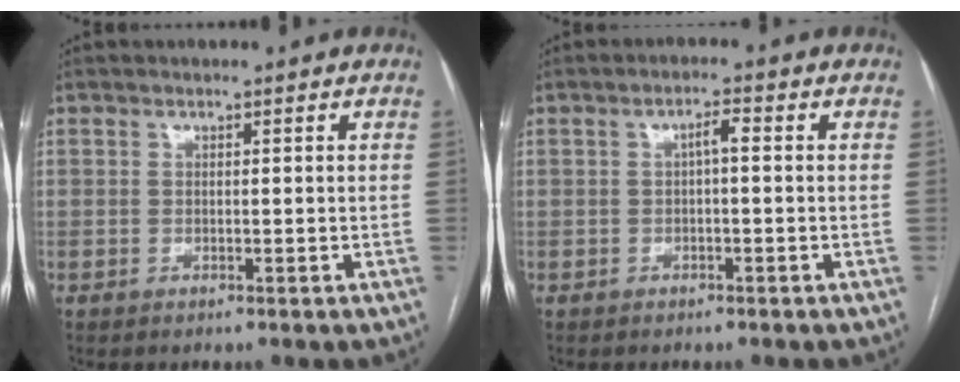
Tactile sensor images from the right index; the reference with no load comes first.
{"total": 2.1, "force": [0.1, 0.4, 2.0], "torque": [-0.034, 0.007, 0.001]}